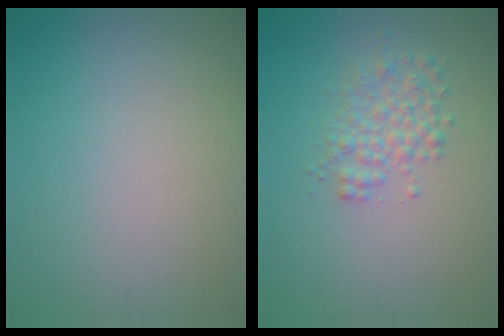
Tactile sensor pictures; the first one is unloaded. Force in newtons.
{"total": 2.6, "press": 2.6, "slide": 0.1}